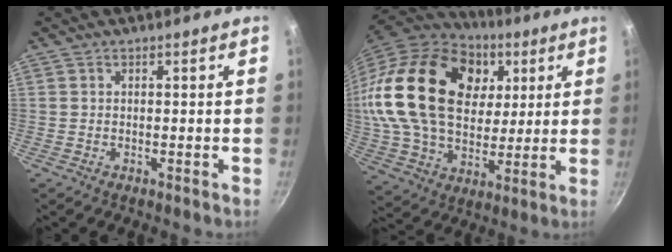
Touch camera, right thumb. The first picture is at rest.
{"total": 30.8, "force": [8.1, 20.9, 21.1], "torque": [-0.374, 0.001, 0.144]}